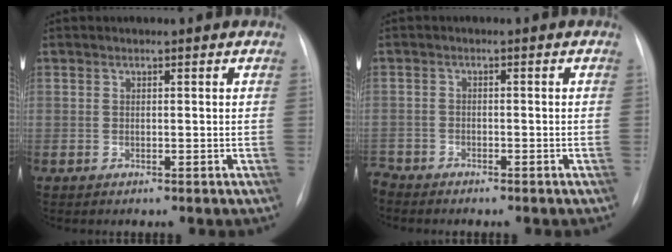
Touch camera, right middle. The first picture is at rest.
{"total": 3.3, "force": [-3.1, 1.1, 0.6], "torque": [-0.003, -0.004, -0.052]}